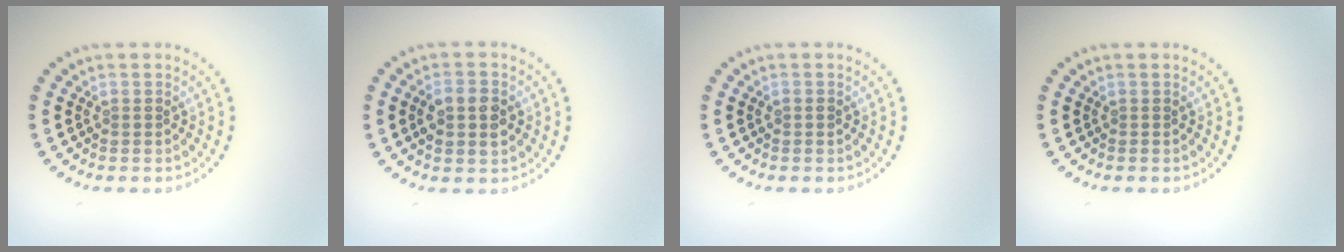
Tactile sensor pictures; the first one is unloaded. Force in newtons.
{"total": 3.5, "press": 3.5, "slide": 0.2}
{"total": 0.8, "press": 0.8, "slide": 0.1}
{"total": 0.0}